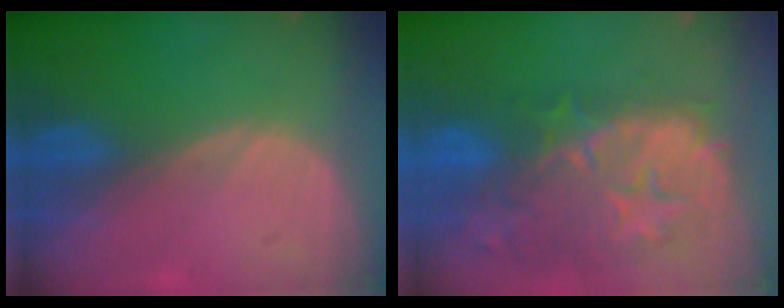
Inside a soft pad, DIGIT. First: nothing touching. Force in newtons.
{"total": 12.9, "press": 11.5, "slide": 5.8}